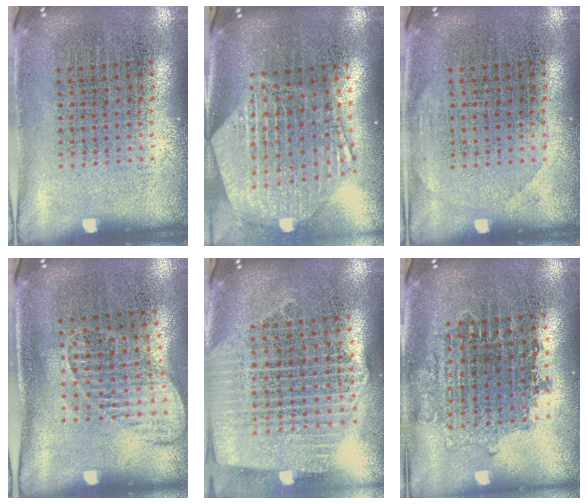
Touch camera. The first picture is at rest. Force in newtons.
{"total": 2.8, "press": 2.2, "slide": 1.7}
{"total": 0.8, "press": 0.8, "slide": 0.2}
{"total": 1.4, "press": 1.2, "slide": 0.9}
{"total": 2.5, "press": 2.1, "slide": 1.3}
{"total": 1.5, "press": 1.3, "slide": 0.8}